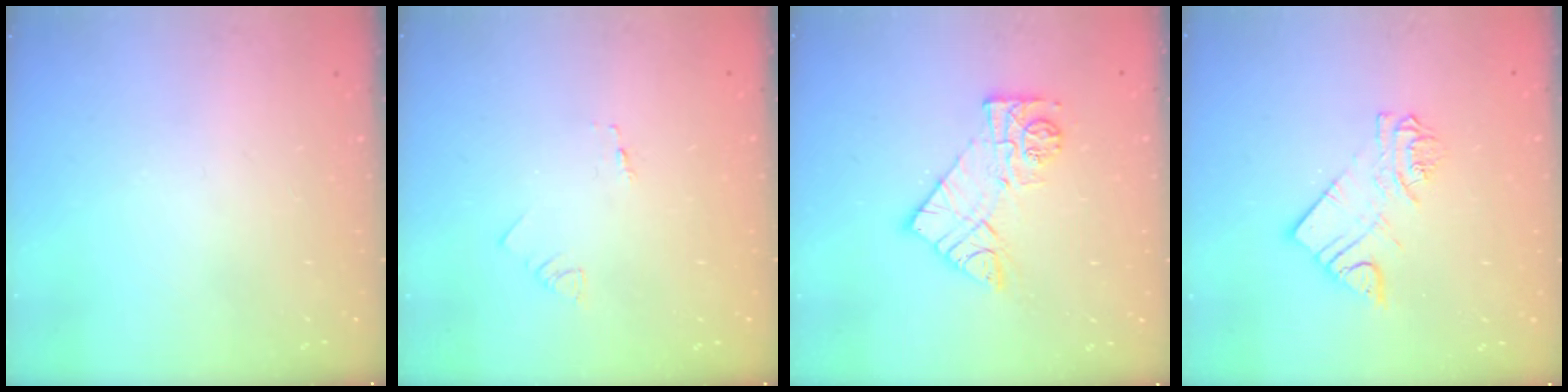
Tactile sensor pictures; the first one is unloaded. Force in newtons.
{"total": 1.3, "press": 1.2, "slide": 0.1}
{"total": 11.2, "press": 11.2, "slide": 0.8}
{"total": 8.0, "press": 8.0, "slide": 0.4}